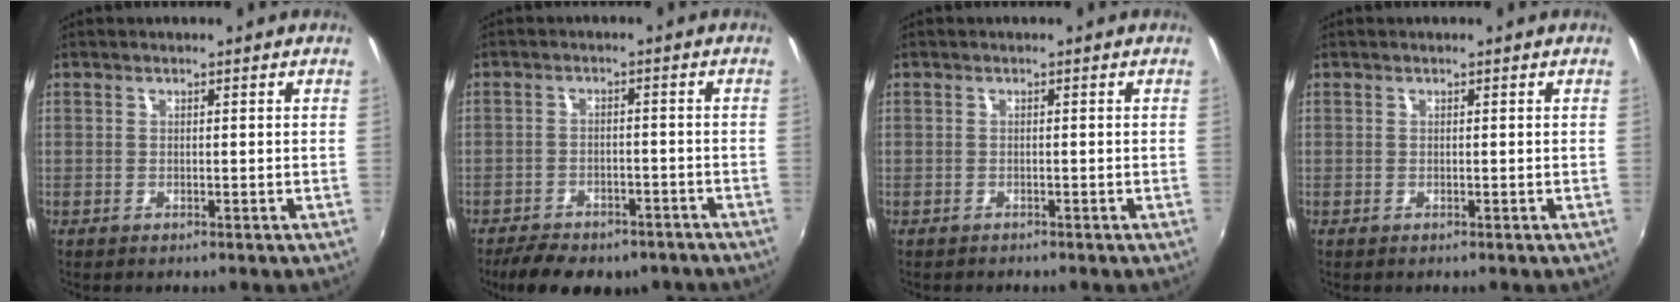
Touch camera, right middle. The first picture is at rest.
{"total": 13.1, "force": [-10.0, 5.7, 6.1], "torque": [-0.135, -0.015, -0.135]}
{"total": 0.9, "force": [-0.8, 0.3, 0.0], "torque": [-0.006, -0.001, -0.012]}
{"total": 0.0}